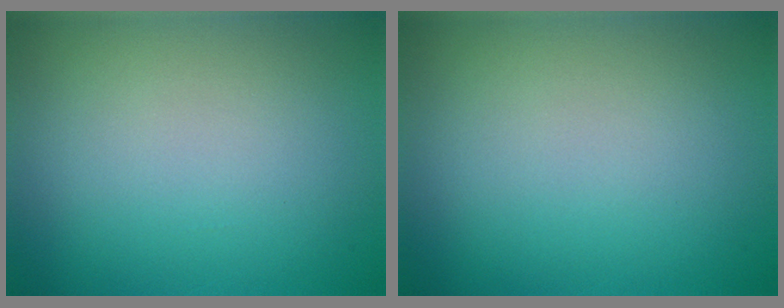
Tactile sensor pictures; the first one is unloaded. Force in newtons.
{"total": 0.0}